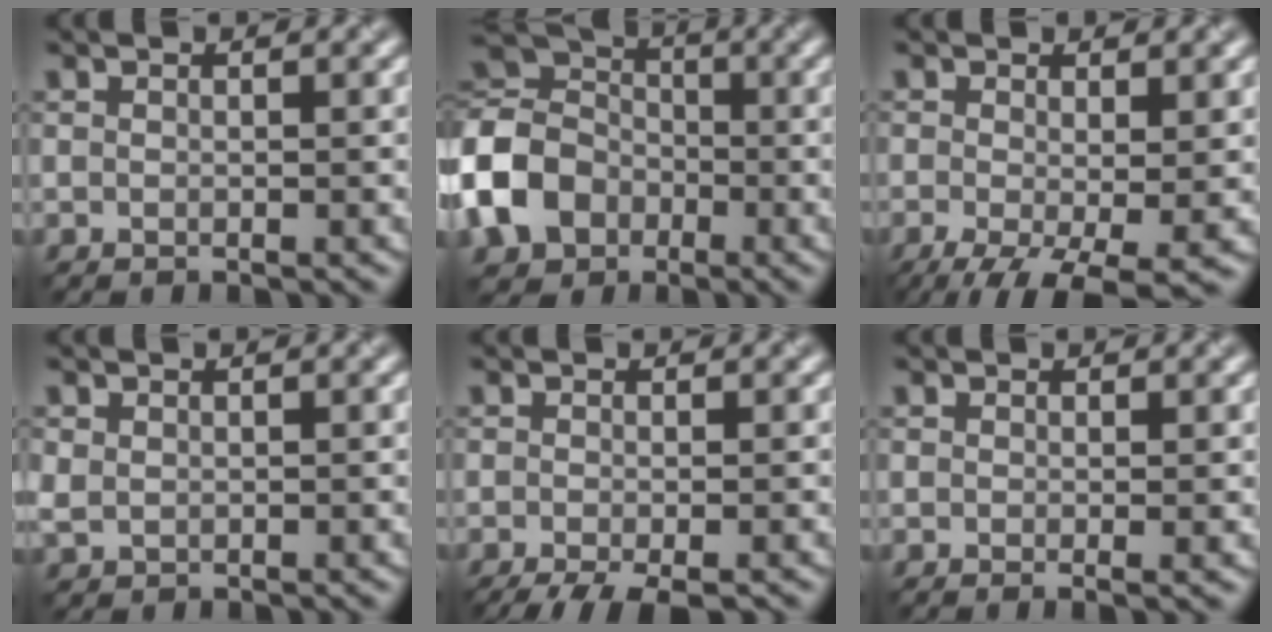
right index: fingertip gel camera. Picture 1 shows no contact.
{"total": 9.2, "force": [-2.9, 7.3, 4.8], "torque": [-0.127, 0.004, -0.079]}
{"total": 7.2, "force": [-2.8, 2.5, 6.2], "torque": [-0.119, -0.017, -0.041]}
{"total": 1.2, "force": [0.3, 1.1, 0.5], "torque": [-0.012, -0.002, 0.009]}
{"total": 4.5, "force": [-3.2, 0.8, 3.0], "torque": [-0.044, -0.008, -0.057]}
{"total": 0.9, "force": [0.0, -0.1, 0.9], "torque": [-0.012, -0.005, -0.003]}